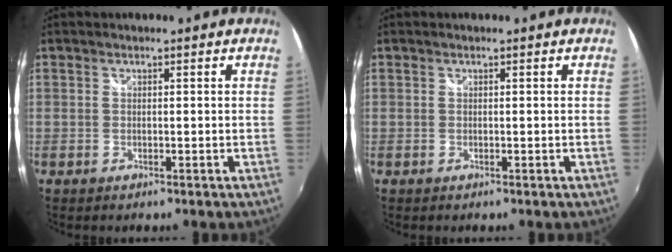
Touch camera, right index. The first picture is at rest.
{"total": 0.0}